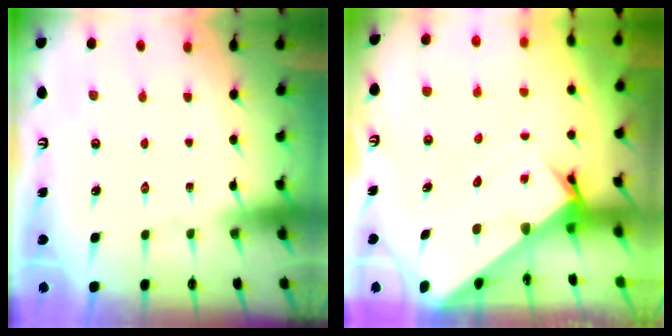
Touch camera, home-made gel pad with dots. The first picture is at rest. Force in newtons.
{"total": 3.0, "press": 3.0, "slide": 0.2}